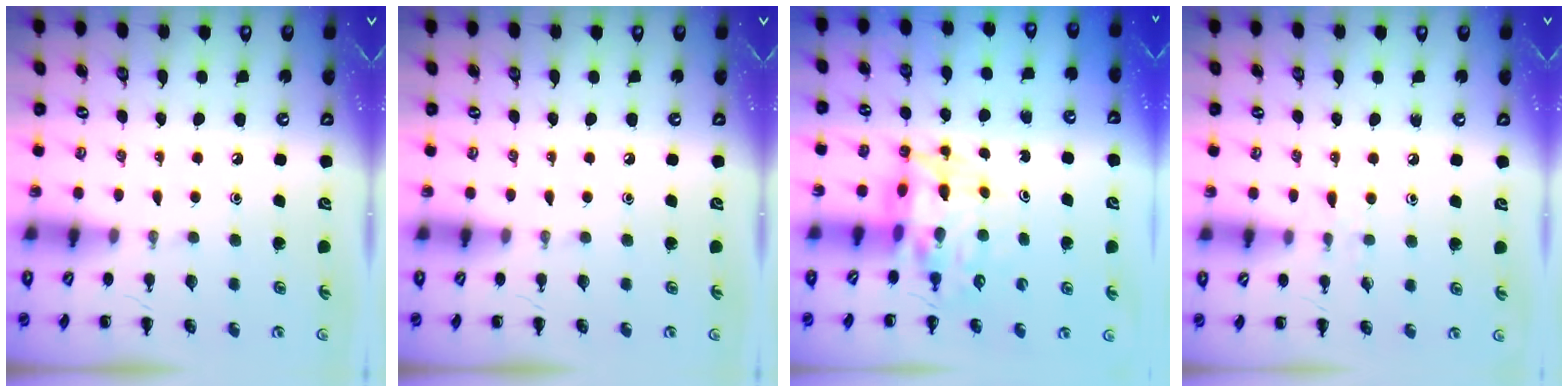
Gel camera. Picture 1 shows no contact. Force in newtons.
{"total": 0.0}
{"total": 9.5, "press": 9.1, "slide": 2.8}
{"total": 4.3, "press": 3.8, "slide": 2.0}